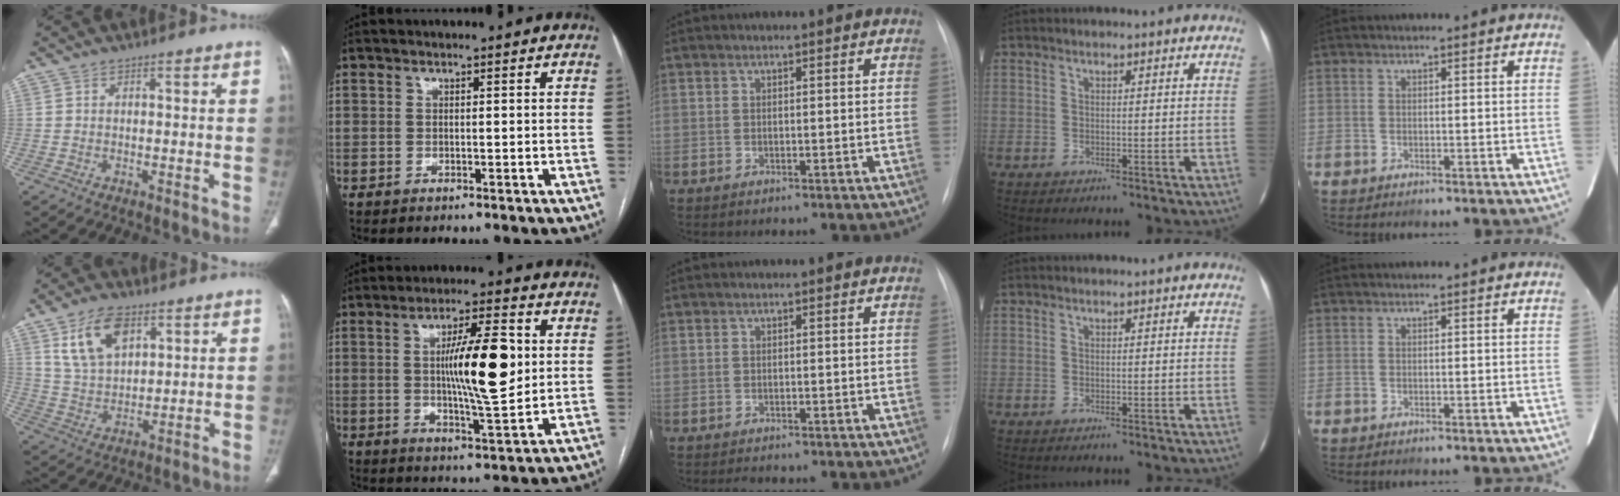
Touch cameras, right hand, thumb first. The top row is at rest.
{"thumb": {"total": 11.5, "force": [5.7, 6.5, 7.6], "torque": [-0.124, -0.018, 0.116]}, "index": {"total": 12.4, "force": [1.5, 1.7, 12.2], "torque": [-0.201, 0.000, 0.024]}, "middle": {"total": 1.0, "force": [-1.0, 0.3, 0.3], "torque": [-0.007, -0.004, -0.013]}}